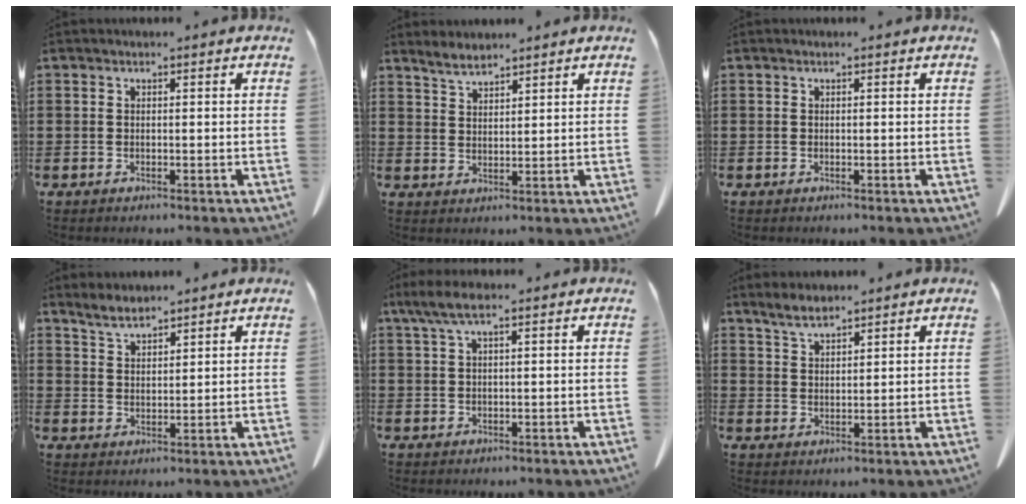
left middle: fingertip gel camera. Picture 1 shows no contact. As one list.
[{"total": 2.9, "force": [2.6, 0.6, 1.0], "torque": [-0.027, -0.003, 0.050]}, {"total": 0.0}, {"total": 3.5, "force": [3.2, 0.7, 1.2], "torque": [-0.033, -0.007, 0.060]}, {"total": 3.9, "force": [2.0, 0.9, 3.3], "torque": [-0.074, -0.001, 0.035]}, {"total": 3.4, "force": [2.9, 0.9, 1.6], "torque": [-0.038, -0.003, 0.054]}]